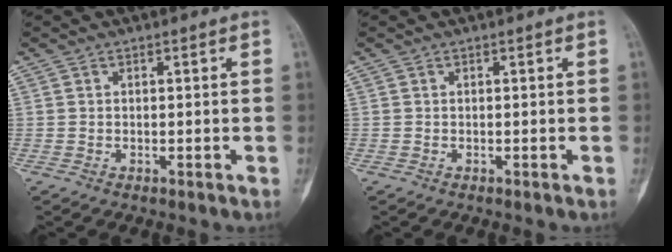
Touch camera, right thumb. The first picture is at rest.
{"total": 0.0}